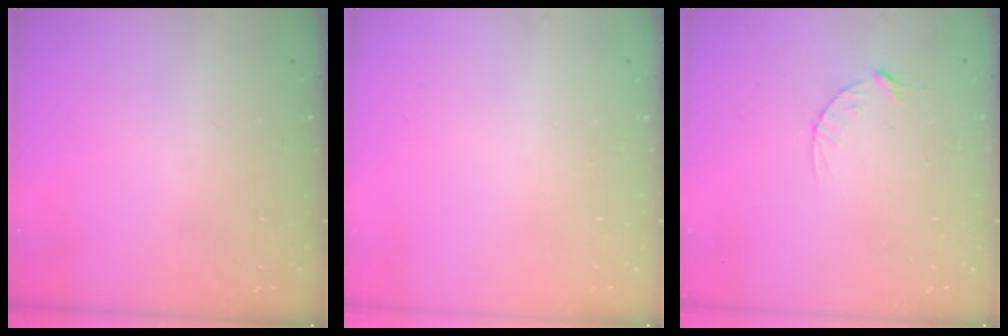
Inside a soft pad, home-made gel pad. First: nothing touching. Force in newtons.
{"total": 0.0}
{"total": 4.4, "press": 4.4, "slide": 0.6}